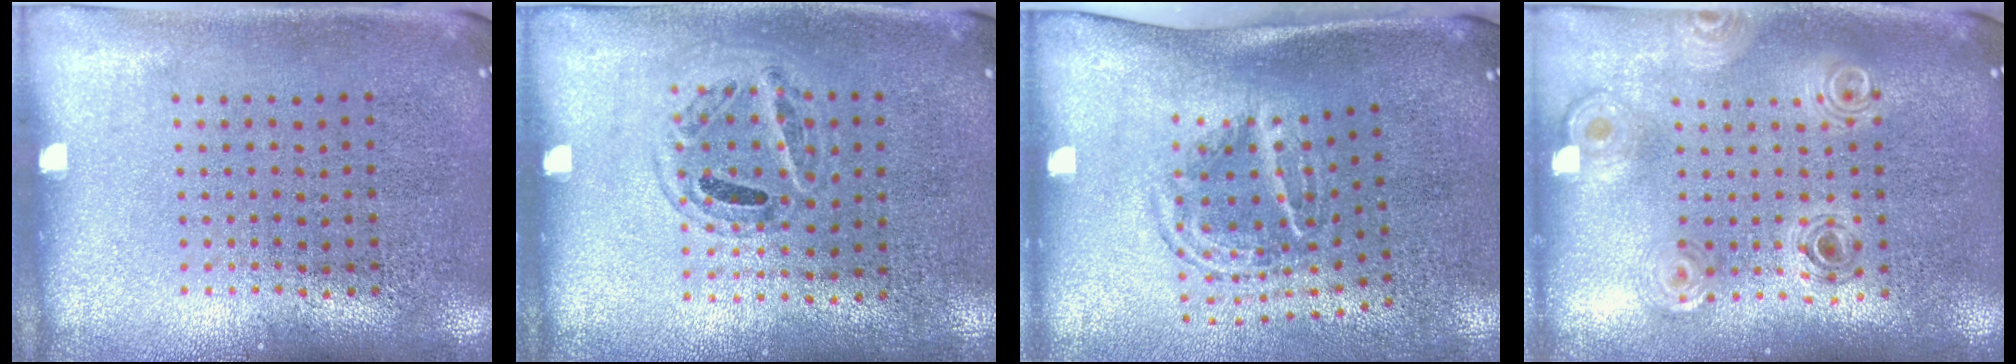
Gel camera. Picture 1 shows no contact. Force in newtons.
{"total": 0.9, "press": 0.8, "slide": 0.5}
{"total": 1.7, "press": 1.1, "slide": 1.3}
{"total": 0.8, "press": 0.8, "slide": 0.1}